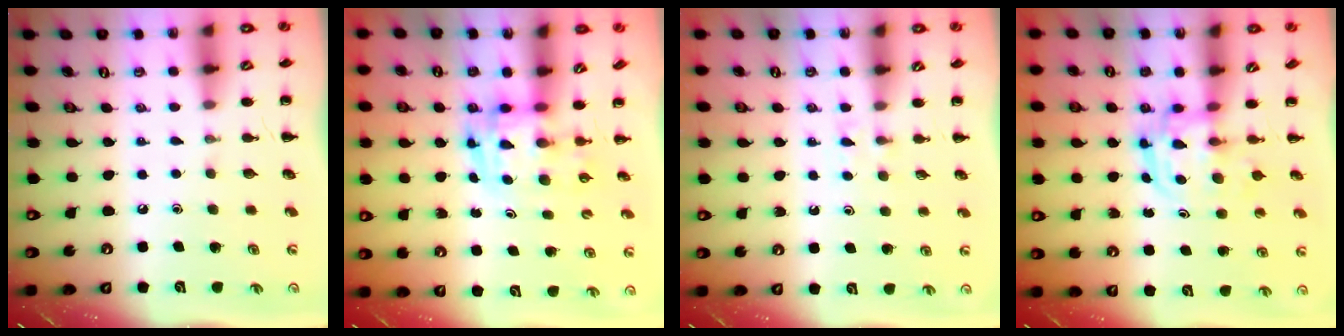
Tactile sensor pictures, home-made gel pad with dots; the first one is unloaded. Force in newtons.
{"total": 3.5, "press": 3.5, "slide": 0.6}
{"total": 2.8, "press": 2.5, "slide": 1.1}
{"total": 2.7, "press": 2.7, "slide": 0.3}